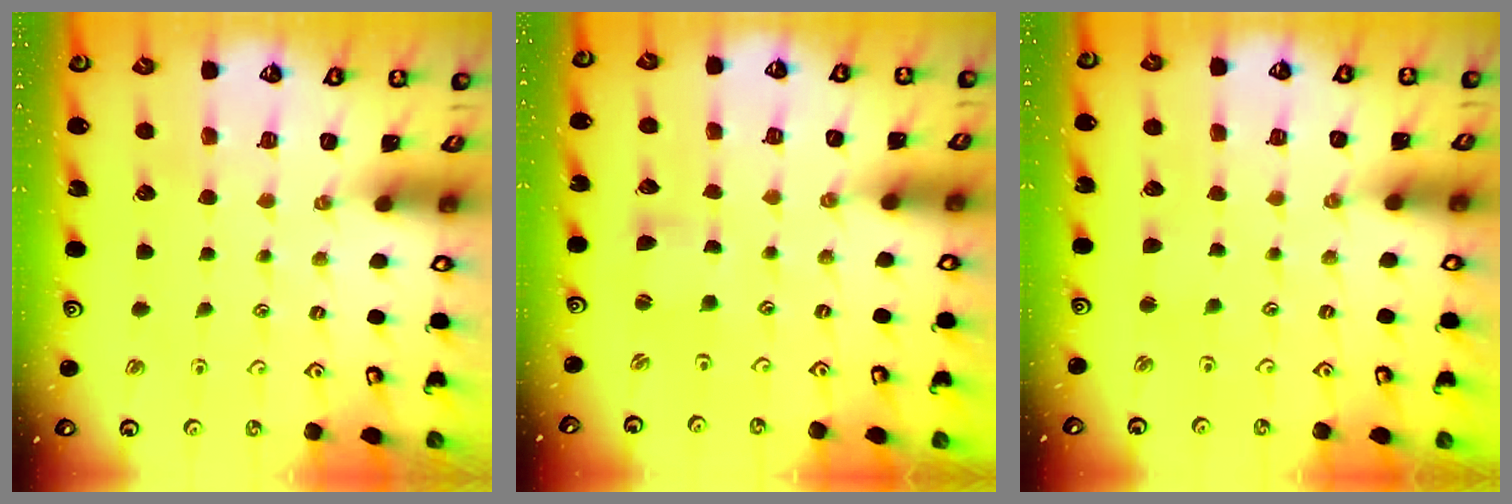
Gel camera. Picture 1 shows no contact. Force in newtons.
{"total": 0.9, "press": 0.9, "slide": 0.2}
{"total": 2.1, "press": 2.0, "slide": 0.4}